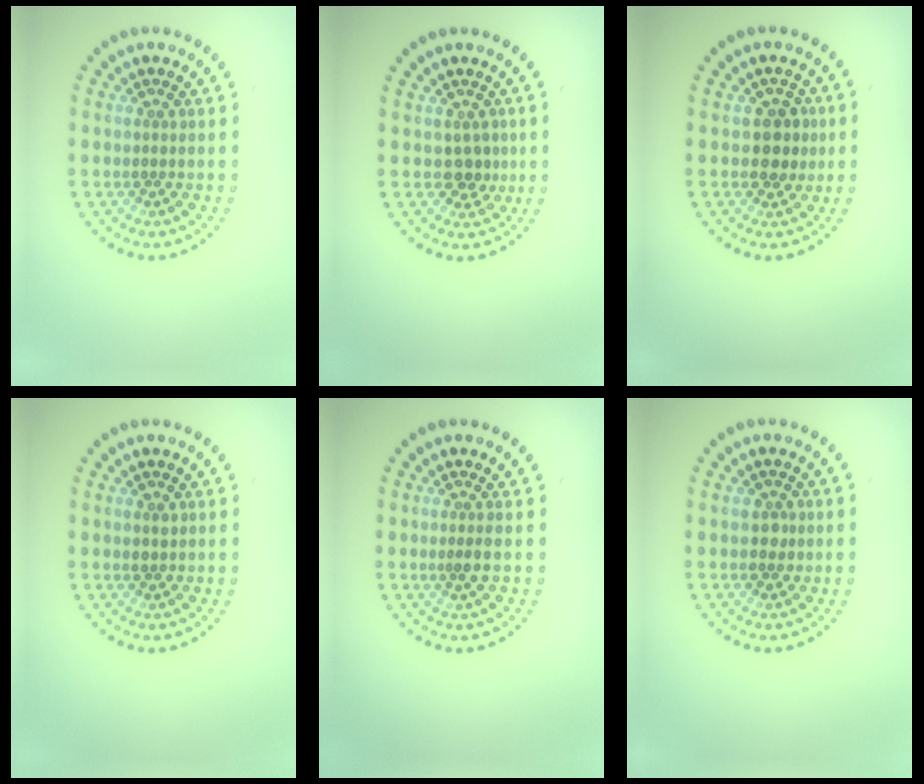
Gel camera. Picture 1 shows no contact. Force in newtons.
{"total": 1.9, "press": 1.6, "slide": 1.0}
{"total": 2.6, "press": 2.5, "slide": 0.7}
{"total": 0.9, "press": 0.8, "slide": 0.1}
{"total": 1.4, "press": 1.1, "slide": 0.8}
{"total": 1.6, "press": 1.5, "slide": 0.4}